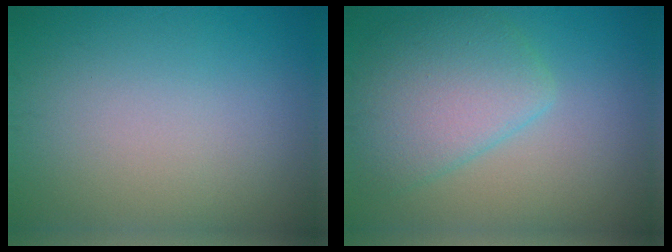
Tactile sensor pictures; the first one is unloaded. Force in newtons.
{"total": 5.2, "press": 5.2, "slide": 0.4}